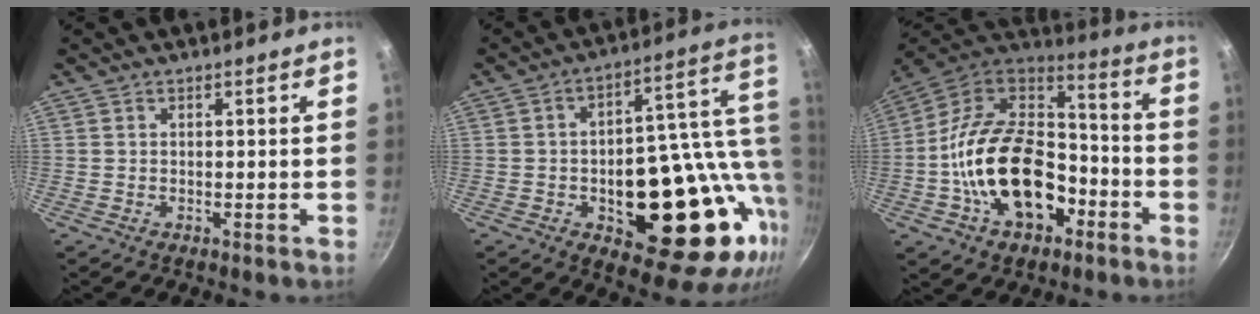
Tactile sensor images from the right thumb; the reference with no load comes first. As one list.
[{"total": 26.5, "force": [-2.0, 13.9, 22.5], "torque": [-0.248, 0.011, -0.016]}, {"total": 24.4, "force": [-7.4, 16.0, 16.8], "torque": [-0.264, 0.066, -0.127]}]